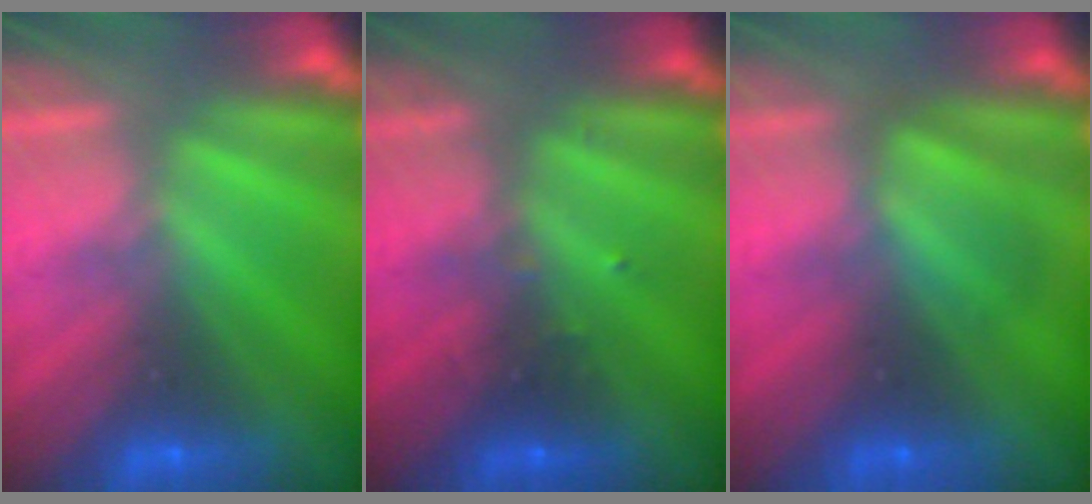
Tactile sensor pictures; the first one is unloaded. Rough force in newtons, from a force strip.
{"total": 2.4}
{"total": 2.5}